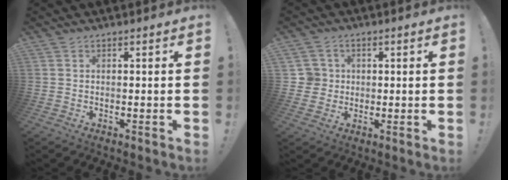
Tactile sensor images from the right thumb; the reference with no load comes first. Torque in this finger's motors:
{"motor_torque": [0.17, -0.19, -0.10, -0.03, -0.06]}